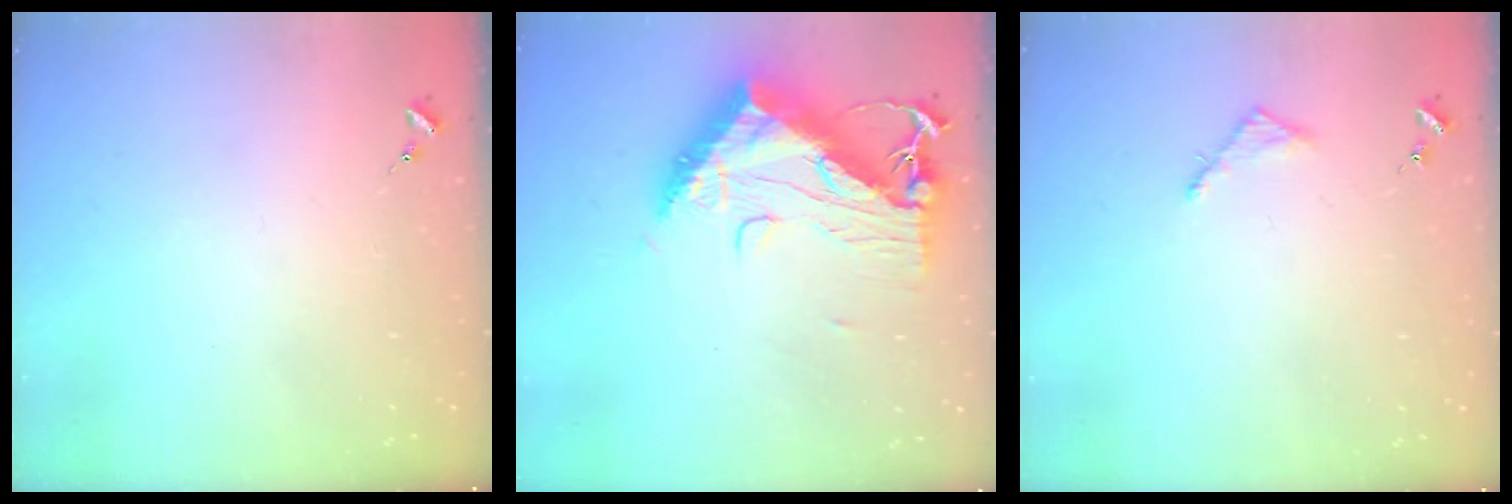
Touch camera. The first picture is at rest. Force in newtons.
{"total": 18.8, "press": 18.7, "slide": 1.7}
{"total": 2.7, "press": 2.7, "slide": 0.3}